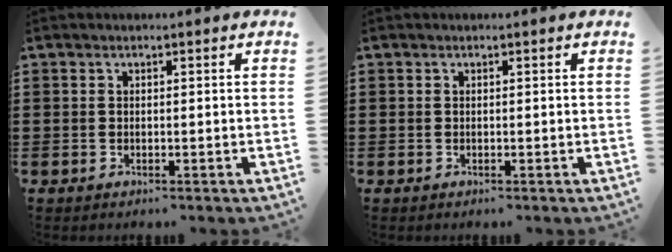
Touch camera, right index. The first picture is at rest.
{"total": 0.0}